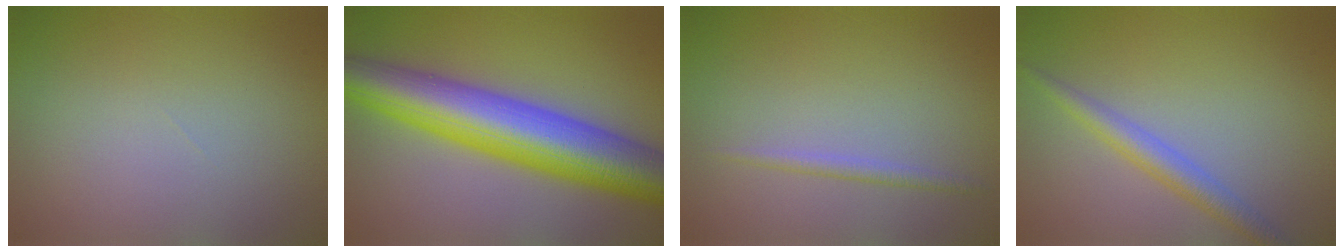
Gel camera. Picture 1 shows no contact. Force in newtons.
{"total": 11.5, "press": 11.5, "slide": 0.3}
{"total": 1.2, "press": 1.2, "slide": 0.0}
{"total": 2.7, "press": 2.7, "slide": 0.0}